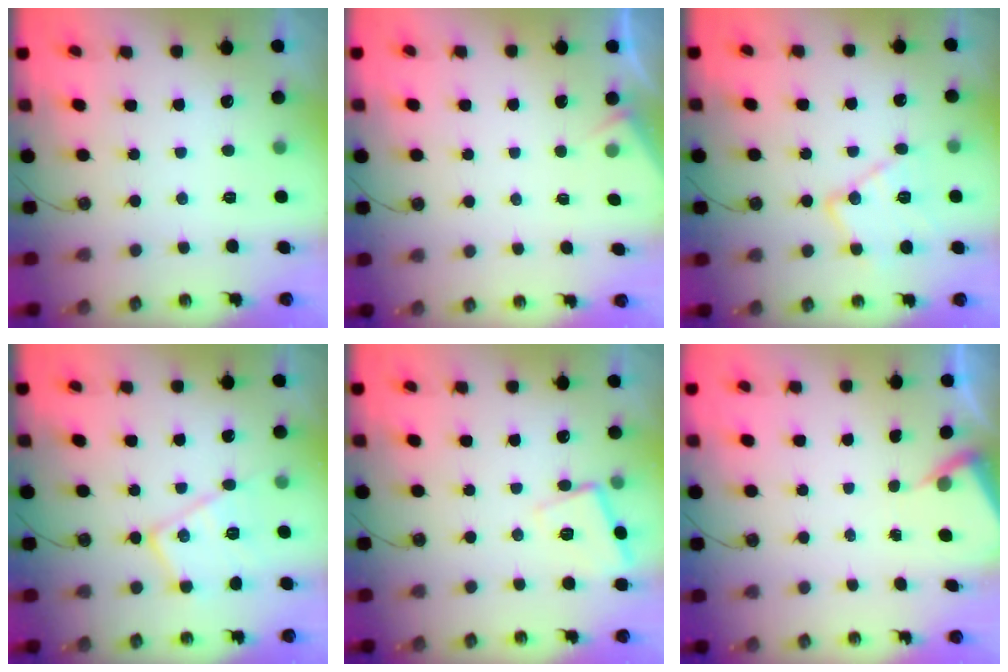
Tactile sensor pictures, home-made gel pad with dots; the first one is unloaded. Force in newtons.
{"total": 2.9, "press": 2.8, "slide": 0.5}
{"total": 14.6, "press": 14.6, "slide": 0.6}
{"total": 12.8, "press": 12.8, "slide": 0.2}
{"total": 8.5, "press": 8.5, "slide": 1.0}
{"total": 3.3, "press": 3.3, "slide": 0.6}